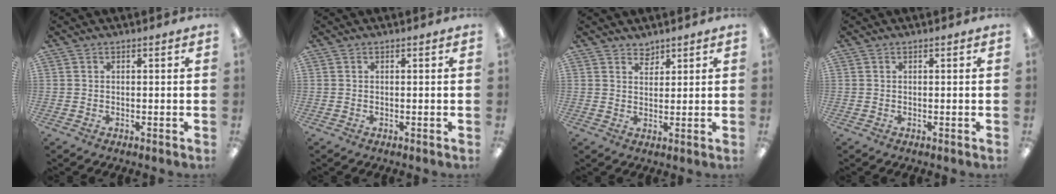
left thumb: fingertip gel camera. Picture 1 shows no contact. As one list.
[{"total": 0.0}, {"total": 2.8, "force": [2.5, 1.2, 0.2], "torque": [0.010, -0.016, 0.046]}, {"total": 0.0}]